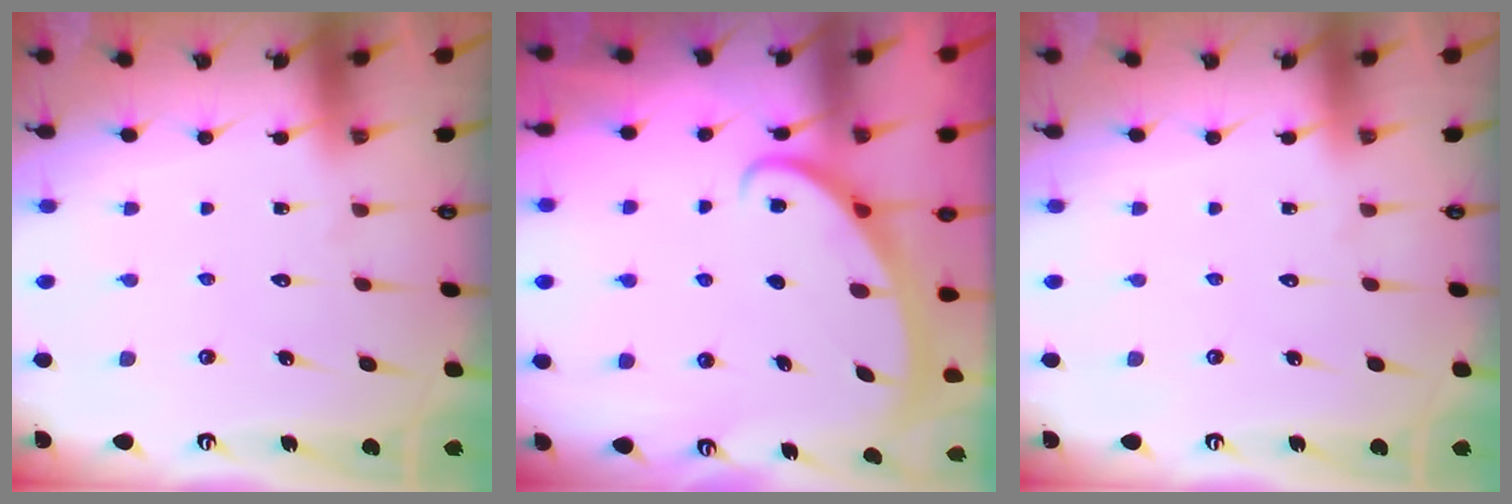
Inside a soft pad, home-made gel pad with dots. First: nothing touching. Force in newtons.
{"total": 2.6, "press": 2.6, "slide": 0.4}
{"total": 0.0}